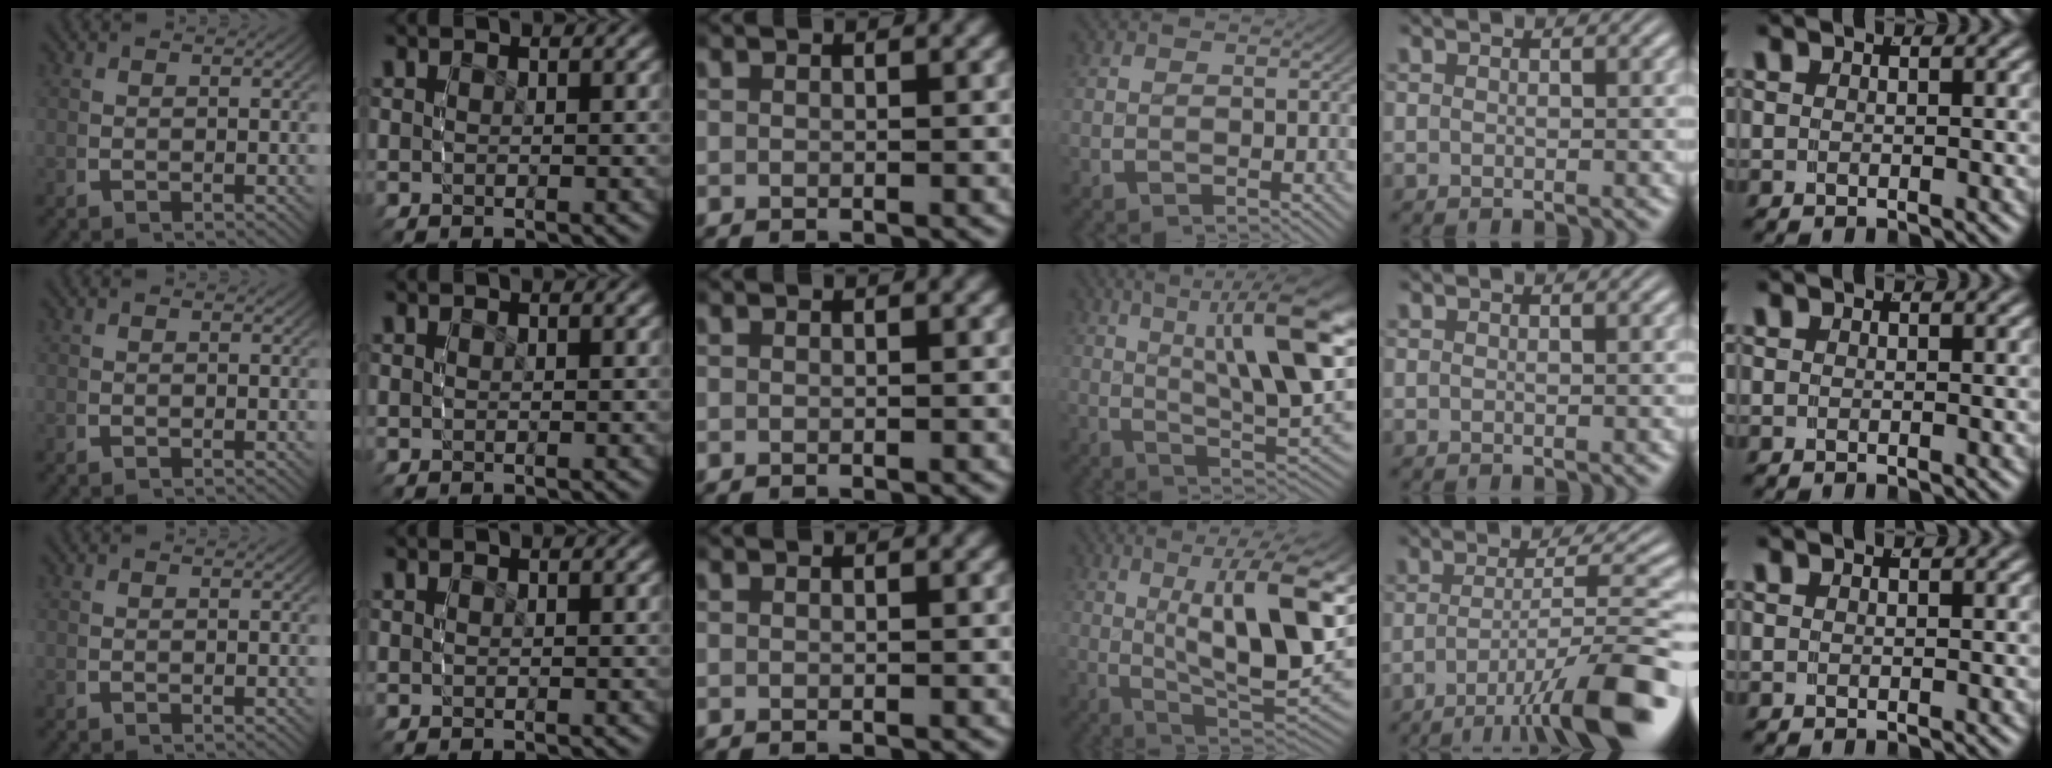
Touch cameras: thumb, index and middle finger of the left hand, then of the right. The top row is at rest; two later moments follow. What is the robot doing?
{"motion": "grasp_and_lifting", "object": "camera"}